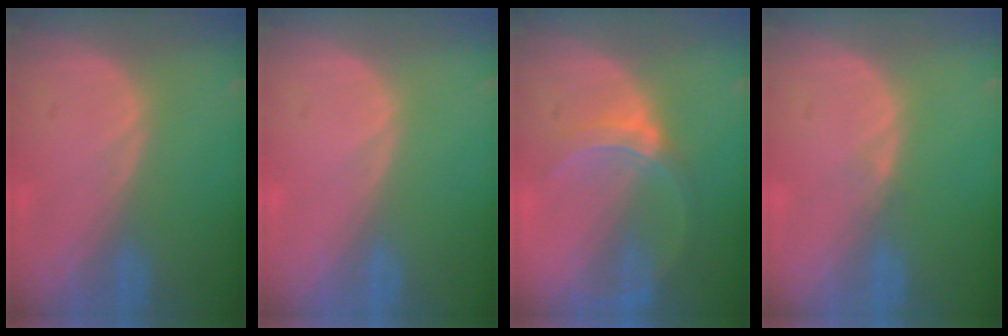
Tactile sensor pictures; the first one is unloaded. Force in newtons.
{"total": 0.0}
{"total": 6.0, "press": 5.5, "slide": 2.3}
{"total": 0.7, "press": 0.7, "slide": 0.1}